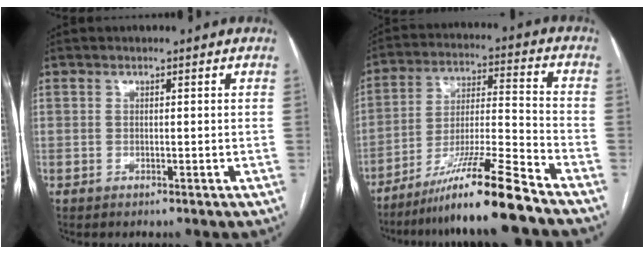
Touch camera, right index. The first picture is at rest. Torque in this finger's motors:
{"motor_torque": [1.05, -1.09, 0.74, 0.21]}